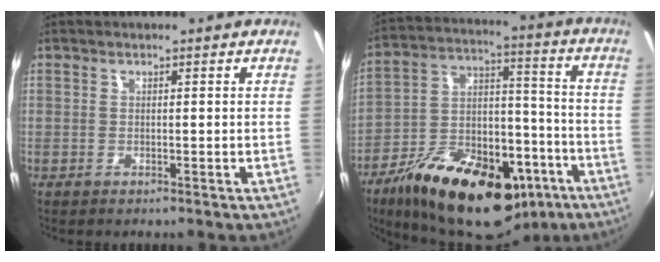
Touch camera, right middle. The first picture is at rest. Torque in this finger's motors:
{"motor_torque": [1.09, -1.04, 0.84, 0.21]}